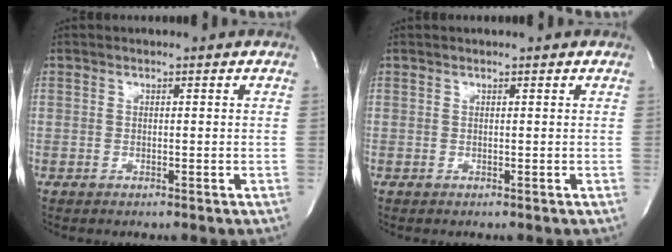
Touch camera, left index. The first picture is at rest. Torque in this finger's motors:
{"motor_torque": [0.00, 0.00, 0.00, 0.01]}